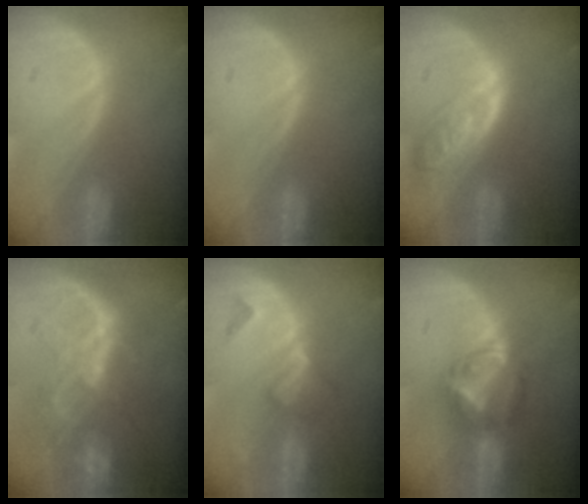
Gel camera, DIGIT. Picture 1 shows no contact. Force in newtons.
{"total": 0.0}
{"total": 6.3, "press": 5.7, "slide": 2.8}
{"total": 7.3, "press": 7.2, "slide": 1.3}
{"total": 5.1, "press": 4.4, "slide": 2.6}
{"total": 6.6, "press": 6.3, "slide": 2.2}